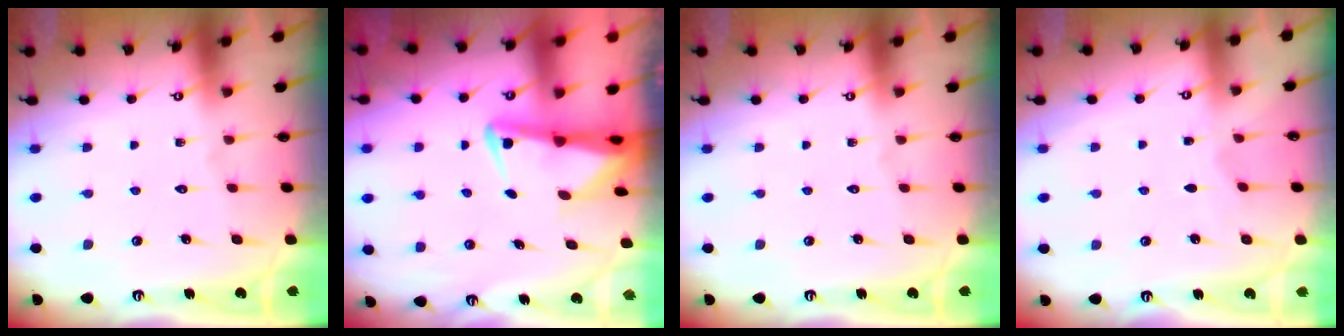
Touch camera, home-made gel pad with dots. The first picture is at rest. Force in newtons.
{"total": 3.2, "press": 3.1, "slide": 0.6}
{"total": 0.0}
{"total": 2.1, "press": 2.1, "slide": 0.4}